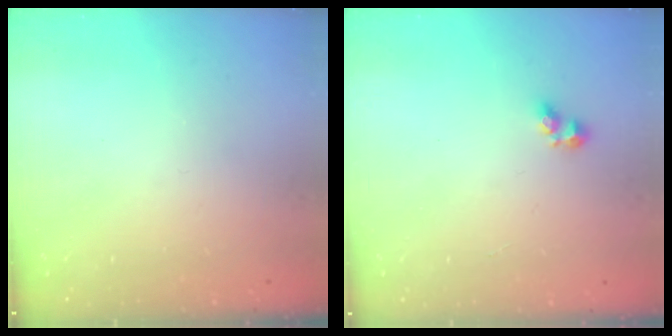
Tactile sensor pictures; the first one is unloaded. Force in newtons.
{"total": 3.5, "press": 3.3, "slide": 1.2}